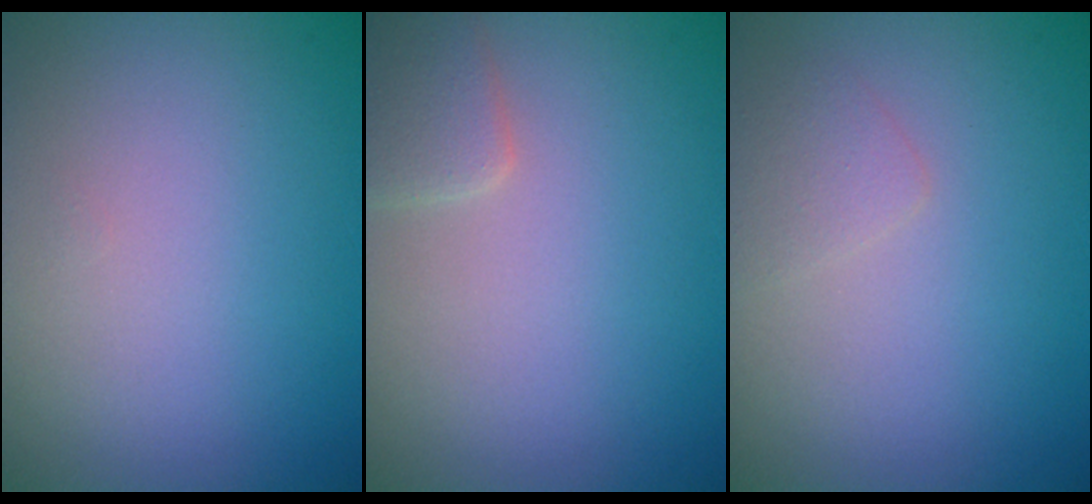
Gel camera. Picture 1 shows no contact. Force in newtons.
{"total": 2.1, "press": 2.0, "slide": 0.2}
{"total": 1.2, "press": 1.2, "slide": 0.1}